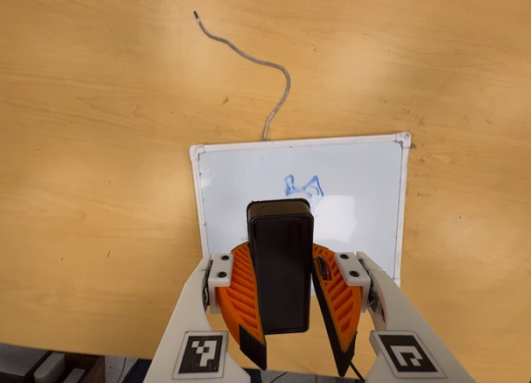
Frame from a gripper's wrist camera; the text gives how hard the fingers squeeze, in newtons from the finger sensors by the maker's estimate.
{"total": 9.5, "left": 9.6, "right": 9.3}